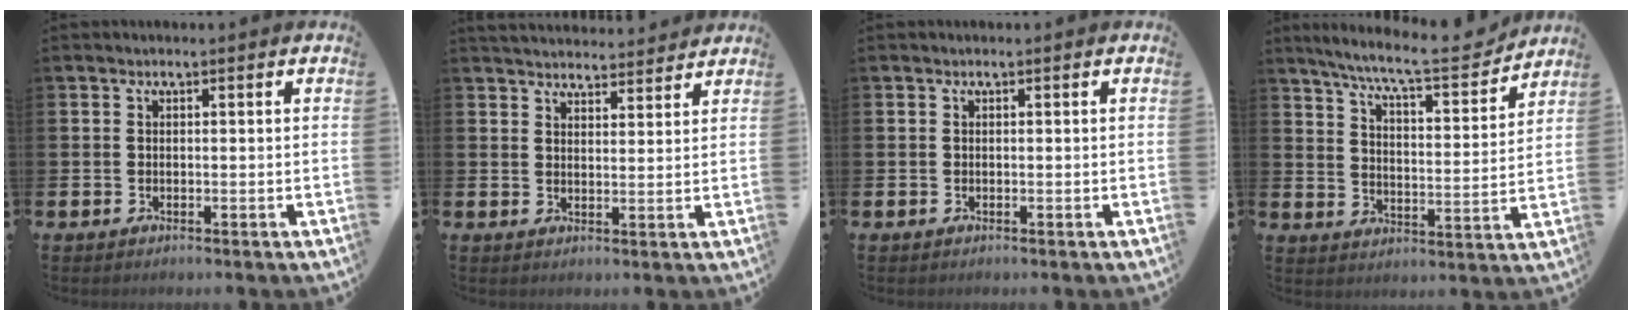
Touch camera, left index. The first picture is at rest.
{"total": 3.8, "force": [3.7, 0.6, 0.0], "torque": [-0.007, -0.023, 0.068]}
{"total": 0.0}
{"total": 8.9, "force": [8.1, 0.9, 3.6], "torque": [-0.092, -0.052, 0.137]}